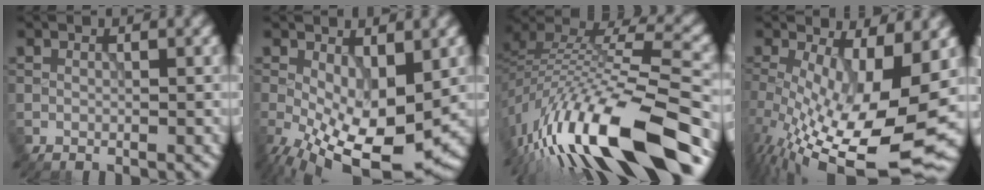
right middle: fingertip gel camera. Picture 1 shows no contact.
{"total": 11.6, "force": [-3.0, 5.3, 9.8], "torque": [-0.185, -0.028, -0.037]}
{"total": 17.0, "force": [-9.9, 5.3, 12.8], "torque": [-0.257, 0.007, -0.168]}
{"total": 14.9, "force": [-1.7, 5.2, 13.9], "torque": [-0.236, -0.038, -0.009]}